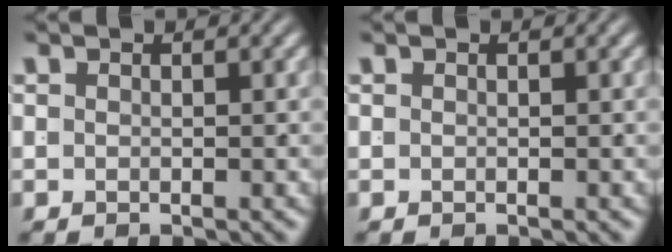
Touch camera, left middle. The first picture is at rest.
{"total": 0.0}